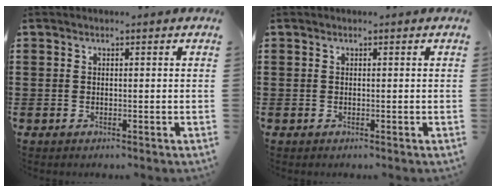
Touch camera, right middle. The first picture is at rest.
{"total": 0.0}